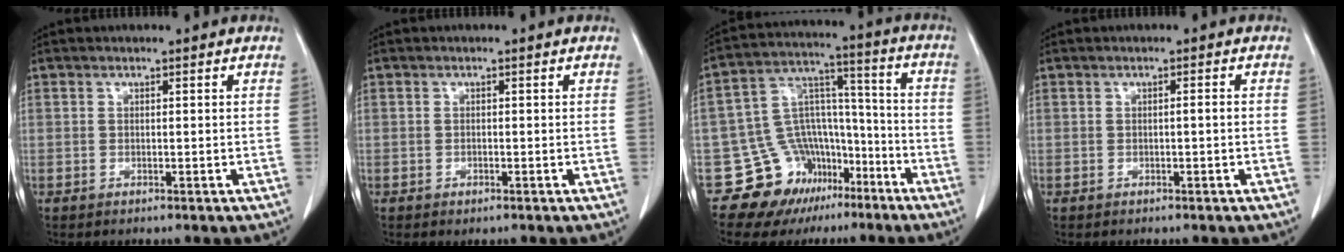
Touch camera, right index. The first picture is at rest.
{"total": 0.5, "force": [-0.3, 0.3, 0.3], "torque": [-0.006, 0.000, 0.002]}
{"total": 14.4, "force": [-8.3, 11.0, 4.4], "torque": [-0.064, 0.088, -0.118]}
{"total": 0.8, "force": [-0.2, 0.0, 0.7], "torque": [-0.011, 0.003, -0.001]}